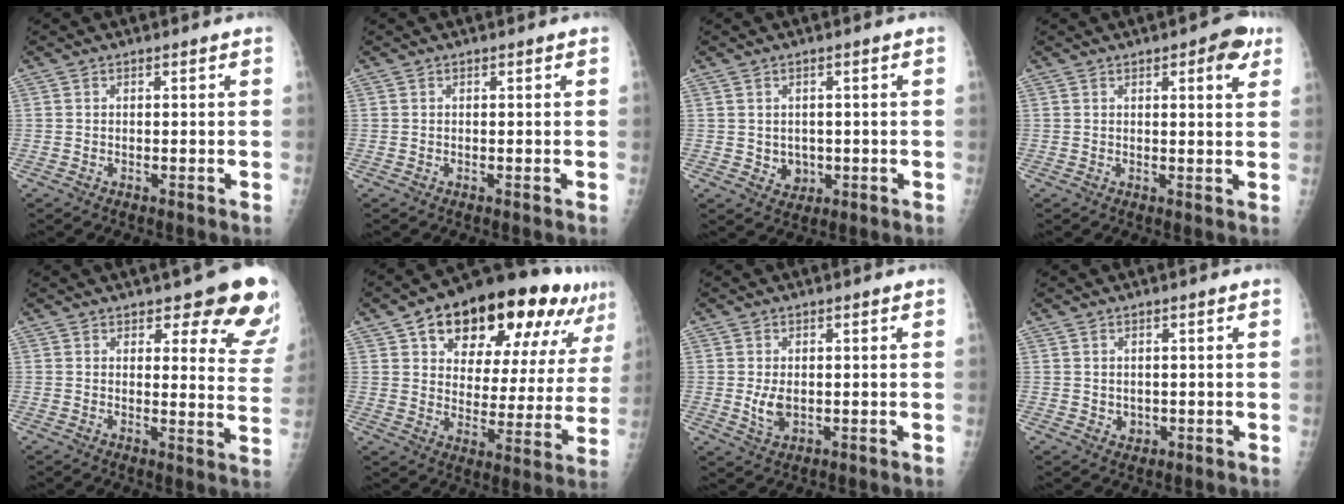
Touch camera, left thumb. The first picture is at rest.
{"total": 0.0}
{"total": 3.4, "force": [-0.2, 3.0, 1.5], "torque": [-0.008, -0.001, 0.008]}
{"total": 5.4, "force": [2.8, 1.9, 4.3], "torque": [-0.038, -0.008, 0.027]}
{"total": 13.8, "force": [9.9, 4.8, 8.3], "torque": [-0.042, -0.063, 0.100]}
{"total": 26.5, "force": [15.3, 12.1, 18.0], "torque": [-0.225, -0.013, 0.223]}
{"total": 3.8, "force": [0.1, 2.5, 2.9], "torque": [-0.046, -0.008, 0.008]}
{"total": 1.8, "force": [0.2, 1.6, 0.8], "torque": [-0.009, -0.003, 0.009]}